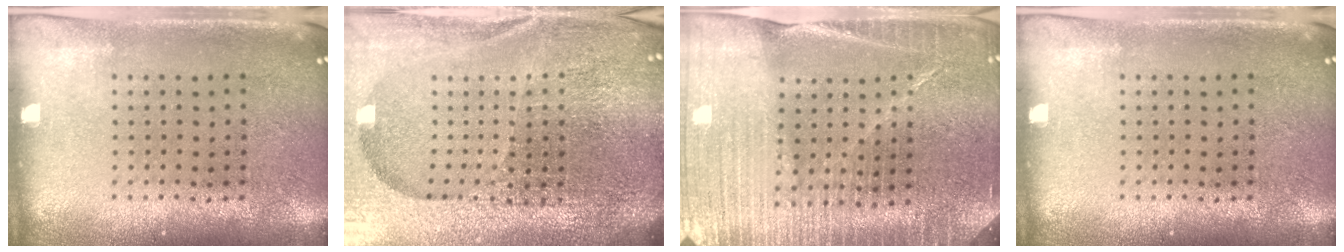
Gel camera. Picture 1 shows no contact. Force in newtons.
{"total": 6.6, "press": 5.7, "slide": 3.3}
{"total": 4.3, "press": 4.0, "slide": 1.5}
{"total": 0.0}